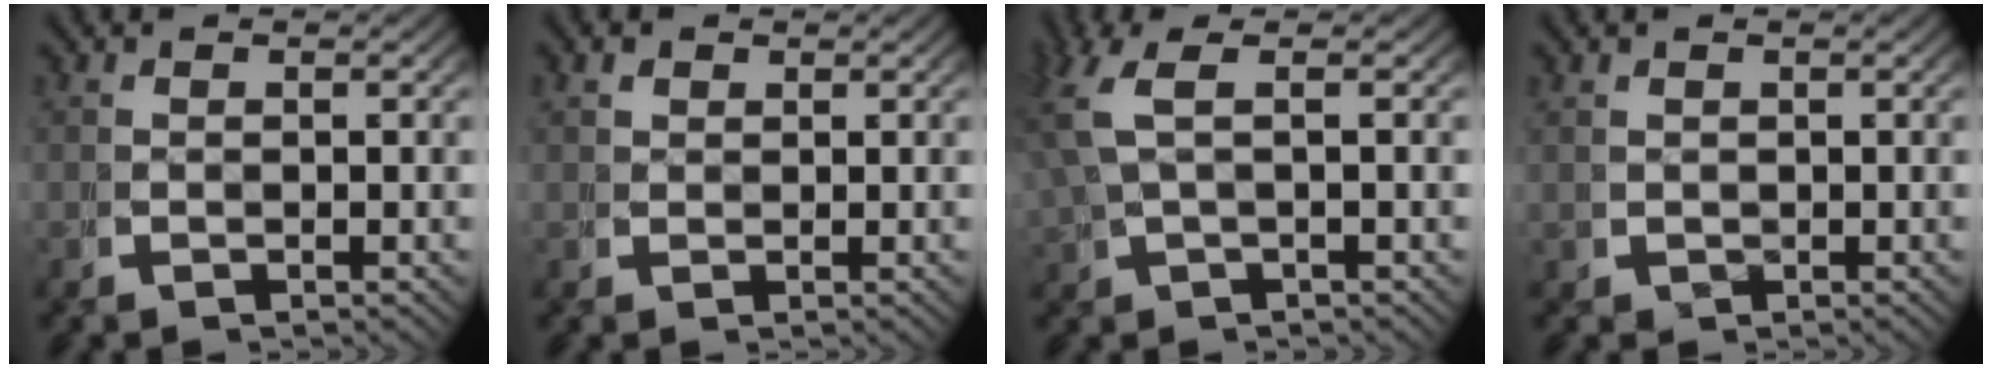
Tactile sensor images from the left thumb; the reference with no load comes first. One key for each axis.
{"total": 1.4, "fx": 1.2, "fy": 0.7, "fz": 0.4, "tx": -0.002, "ty": -0.002, "tz": 0.025}
{"total": 3.7, "fx": 1.1, "fy": 1.1, "fz": 3.3, "tx": -0.079, "ty": 0.006, "tz": 0.029}
{"total": 1.0, "fx": 0.3, "fy": 0.9, "fz": 0.2, "tx": -0.004, "ty": -0.008, "tz": 0.016}